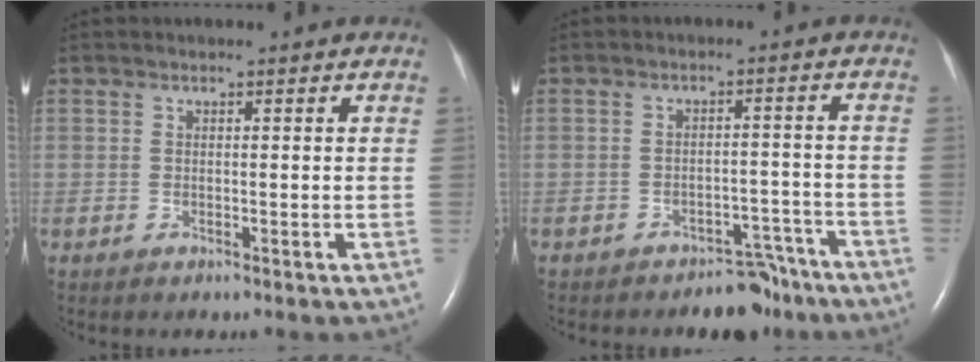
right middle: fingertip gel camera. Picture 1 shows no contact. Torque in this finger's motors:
{"motor_torque": [-0.11, -0.20, 0.03, 0.03]}